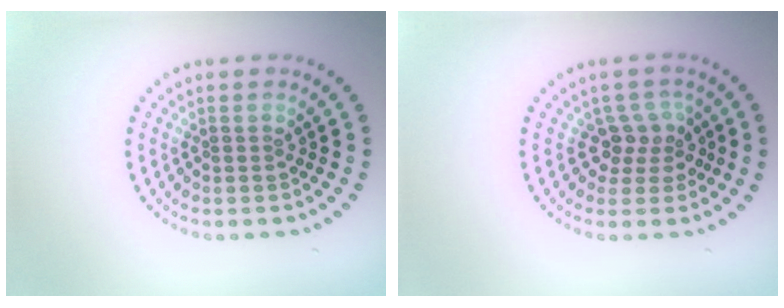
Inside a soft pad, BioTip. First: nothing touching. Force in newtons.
{"total": 2.6, "press": 2.0, "slide": 1.7}